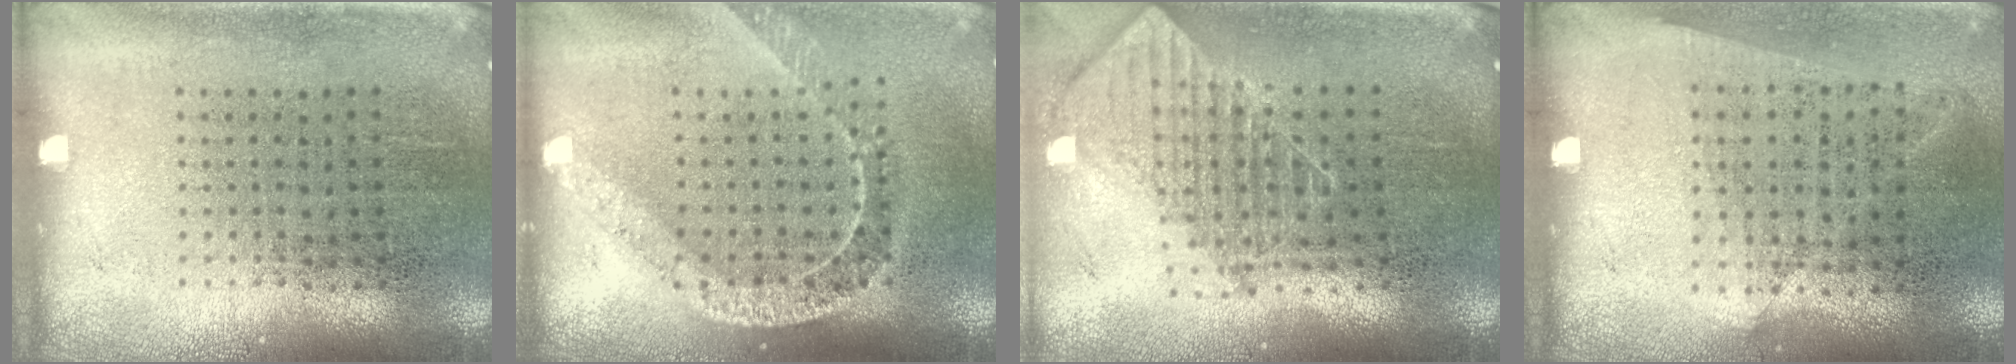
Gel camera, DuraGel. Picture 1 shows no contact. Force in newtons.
{"total": 1.7, "press": 1.4, "slide": 1.0}
{"total": 1.9, "press": 1.5, "slide": 1.2}
{"total": 1.1, "press": 1.0, "slide": 0.5}